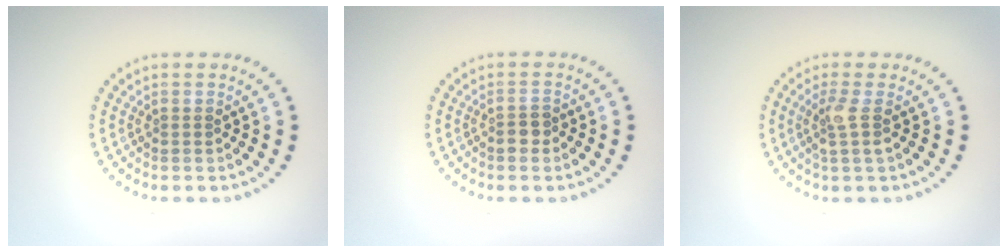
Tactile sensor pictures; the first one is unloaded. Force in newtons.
{"total": 1.4, "press": 1.3, "slide": 0.6}
{"total": 2.0, "press": 1.5, "slide": 1.3}